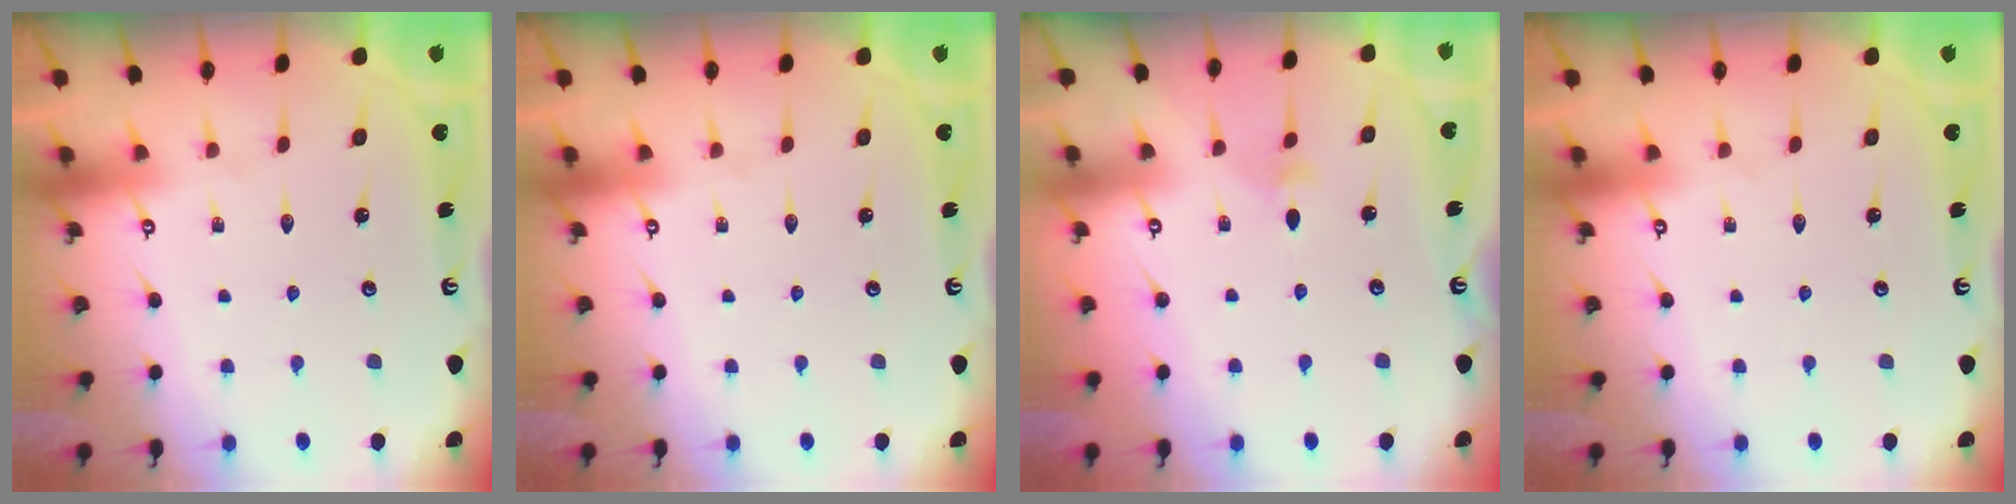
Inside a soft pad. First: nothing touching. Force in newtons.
{"total": 0.0}
{"total": 3.5, "press": 3.4, "slide": 0.9}
{"total": 0.0}